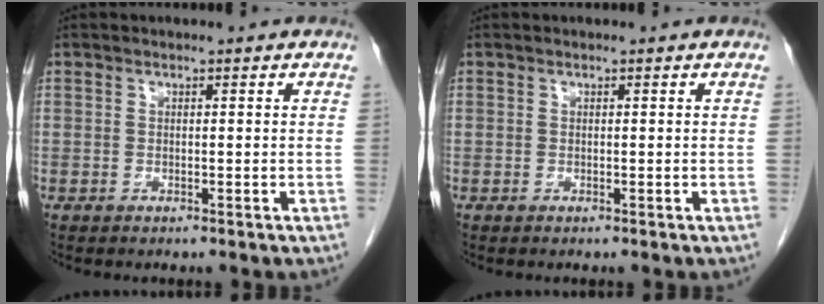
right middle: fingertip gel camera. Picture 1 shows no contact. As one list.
[{"total": 0.0}]